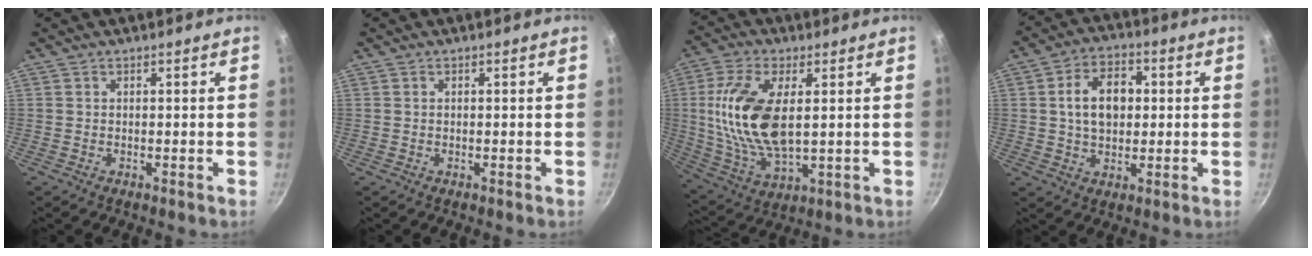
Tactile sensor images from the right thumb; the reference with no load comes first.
{"total": 0.0}
{"total": 17.1, "force": [2.4, 8.4, 14.7], "torque": [-0.287, -0.005, 0.051]}
{"total": 10.3, "force": [1.3, 7.0, 7.3], "torque": [-0.099, 0.013, 0.017]}